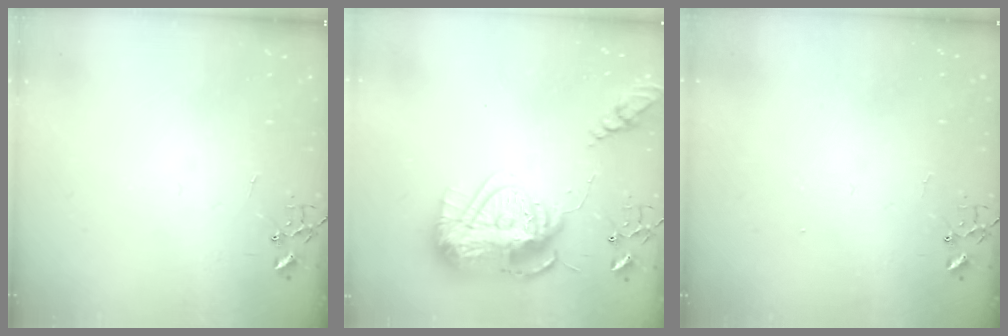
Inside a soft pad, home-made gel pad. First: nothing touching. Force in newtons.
{"total": 18.9, "press": 18.9, "slide": 1.6}
{"total": 1.1, "press": 1.1, "slide": 0.1}